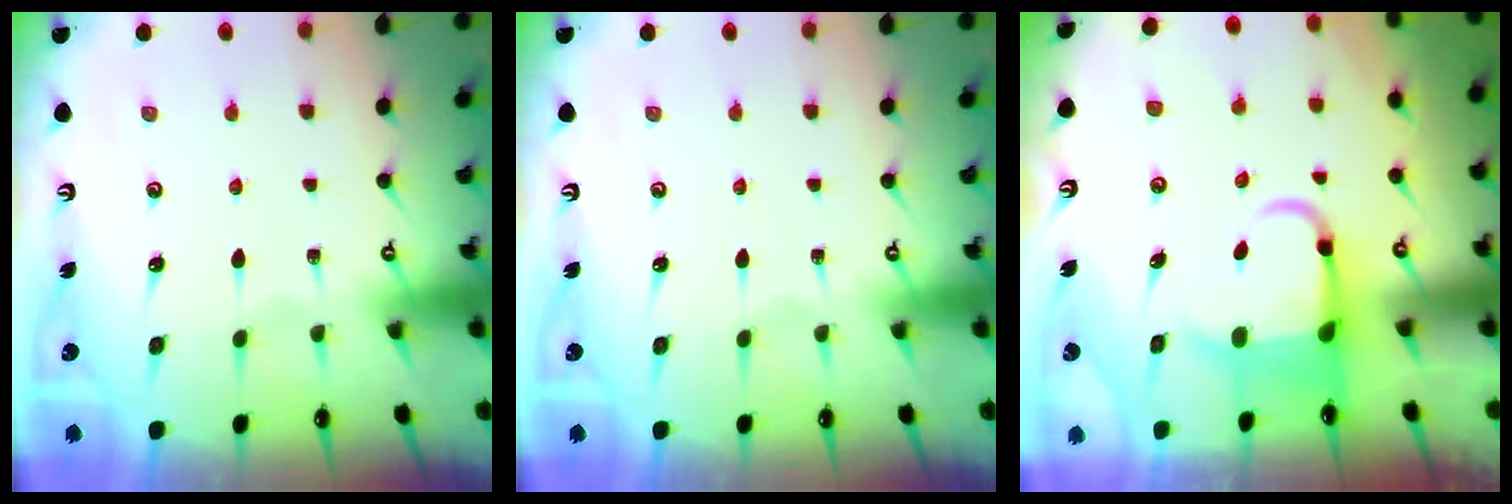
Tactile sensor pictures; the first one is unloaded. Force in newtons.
{"total": 0.0}
{"total": 5.7, "press": 5.6, "slide": 1.1}